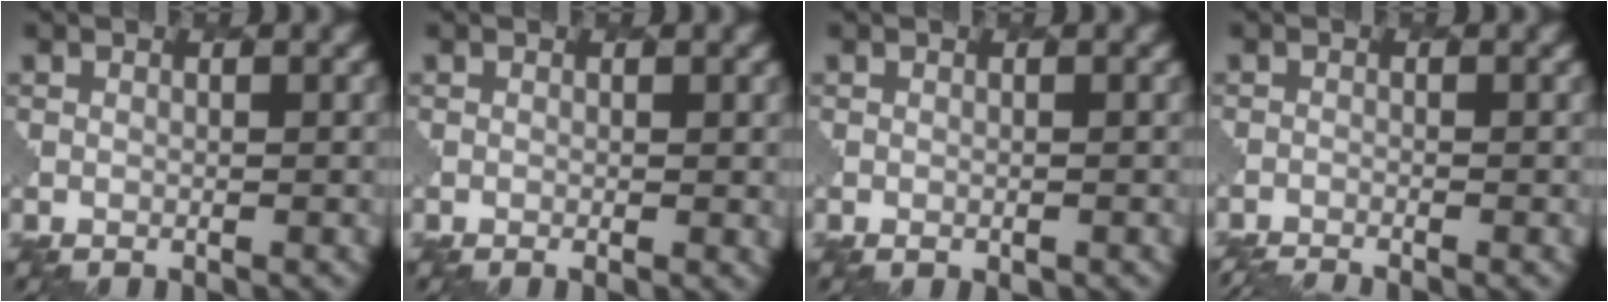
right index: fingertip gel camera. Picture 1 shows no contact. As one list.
[{"total": 1.1, "force": [0.0, 0.4, 1.0], "torque": [-0.013, -0.005, 0.003]}, {"total": 0.5, "force": [-0.3, 0.3, 0.4], "torque": [-0.008, -0.001, -0.002]}, {"total": 3.6, "force": [-3.5, 0.4, 0.9], "torque": [-0.016, -0.012, -0.054]}]